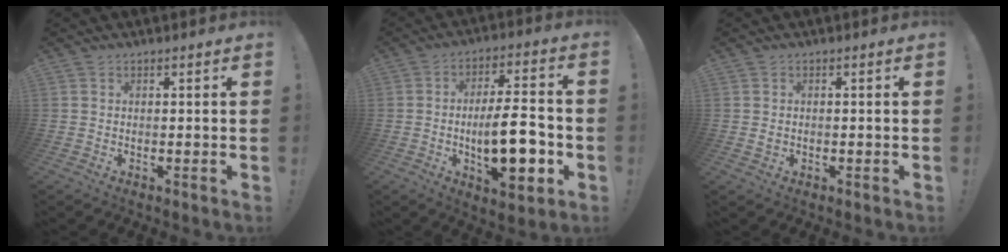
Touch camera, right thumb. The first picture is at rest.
{"total": 17.5, "force": [-3.7, 6.1, 16.0], "torque": [-0.258, 0.006, -0.062]}
{"total": 1.0, "force": [0.2, 0.9, 0.5], "torque": [-0.002, 0.001, 0.002]}